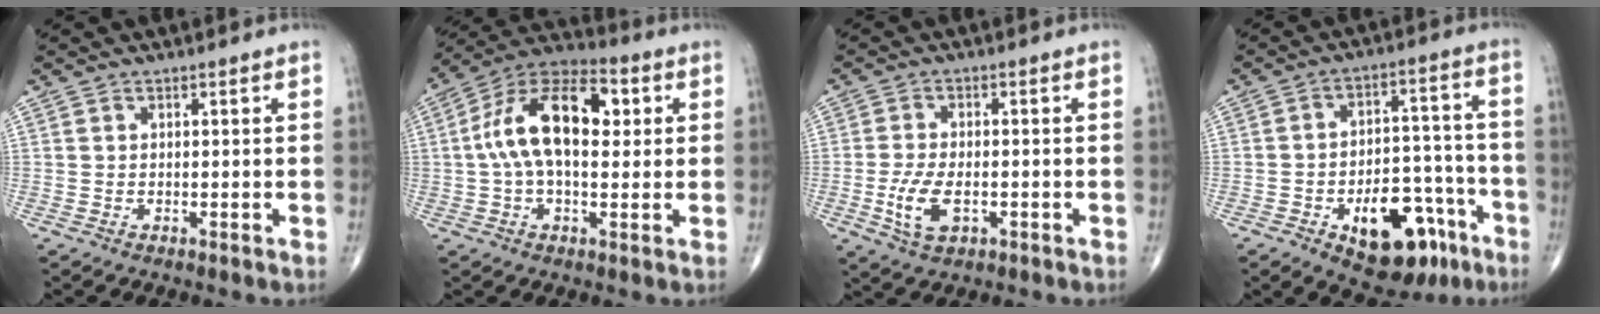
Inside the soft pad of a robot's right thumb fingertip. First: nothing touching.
{"total": 16.2, "force": [2.3, 8.7, 13.5], "torque": [-0.234, 0.034, 0.030]}
{"total": 6.9, "force": [-1.9, 3.6, 5.6], "torque": [-0.119, 0.001, -0.032]}
{"total": 17.5, "force": [-8.6, 9.3, 12.0], "torque": [-0.137, 0.064, -0.114]}